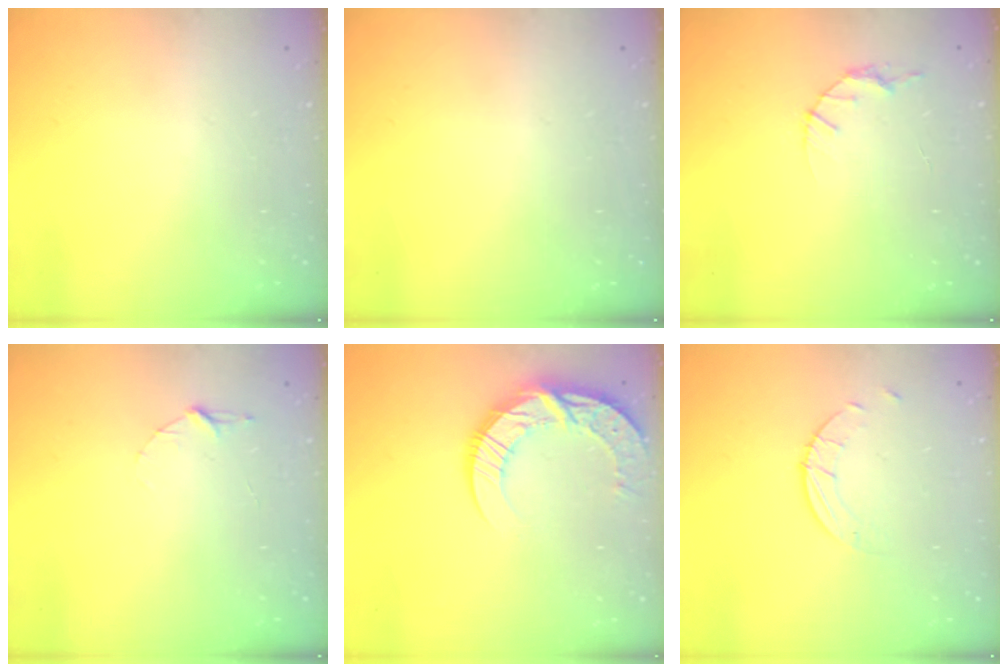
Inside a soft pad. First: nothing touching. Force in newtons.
{"total": 0.0}
{"total": 4.1, "press": 4.1, "slide": 0.5}
{"total": 4.7, "press": 4.7, "slide": 0.5}
{"total": 13.9, "press": 13.8, "slide": 1.4}
{"total": 2.6, "press": 2.6, "slide": 0.2}